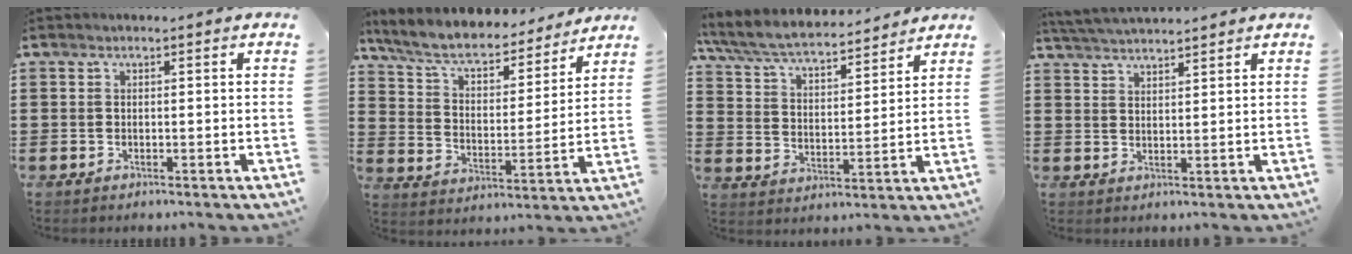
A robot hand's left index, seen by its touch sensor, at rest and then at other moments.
{"total": 6.9, "force": [6.2, 1.5, 2.9], "torque": [-0.082, -0.039, 0.104]}
{"total": 6.6, "force": [6.1, 0.7, 2.3], "torque": [-0.071, -0.035, 0.105]}
{"total": 3.5, "force": [3.5, -0.2, 0.5], "torque": [-0.020, -0.009, 0.065]}